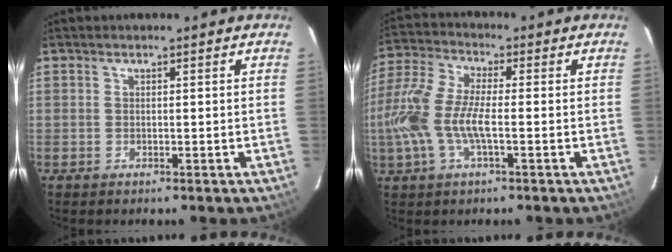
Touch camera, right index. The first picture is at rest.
{"total": 13.0, "force": [-2.4, 4.2, 12.0], "torque": [-0.264, -0.001, -0.051]}